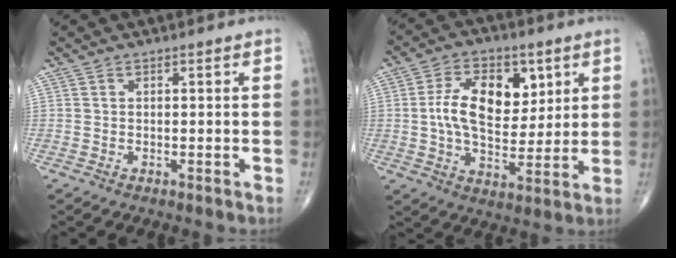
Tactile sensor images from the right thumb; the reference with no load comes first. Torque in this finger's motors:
{"motor_torque": [0.10, 0.36, 1.23, 0.33, 0.08]}